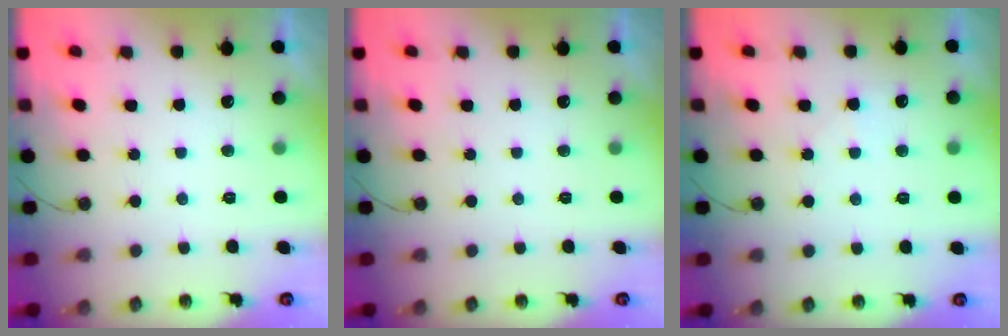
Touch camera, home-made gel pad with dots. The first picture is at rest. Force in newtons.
{"total": 0.0}
{"total": 4.3, "press": 4.3, "slide": 0.6}